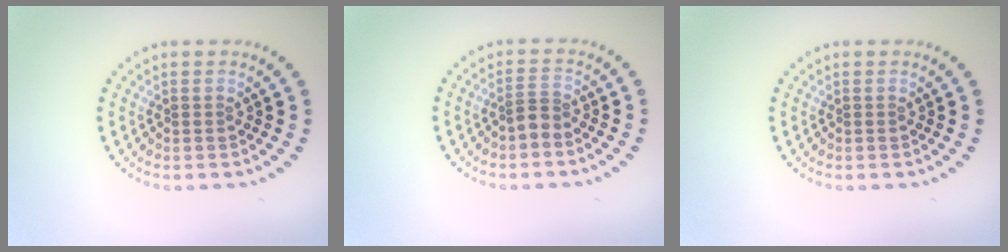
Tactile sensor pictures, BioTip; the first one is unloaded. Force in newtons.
{"total": 1.4, "press": 0.9, "slide": 1.0}
{"total": 0.0}